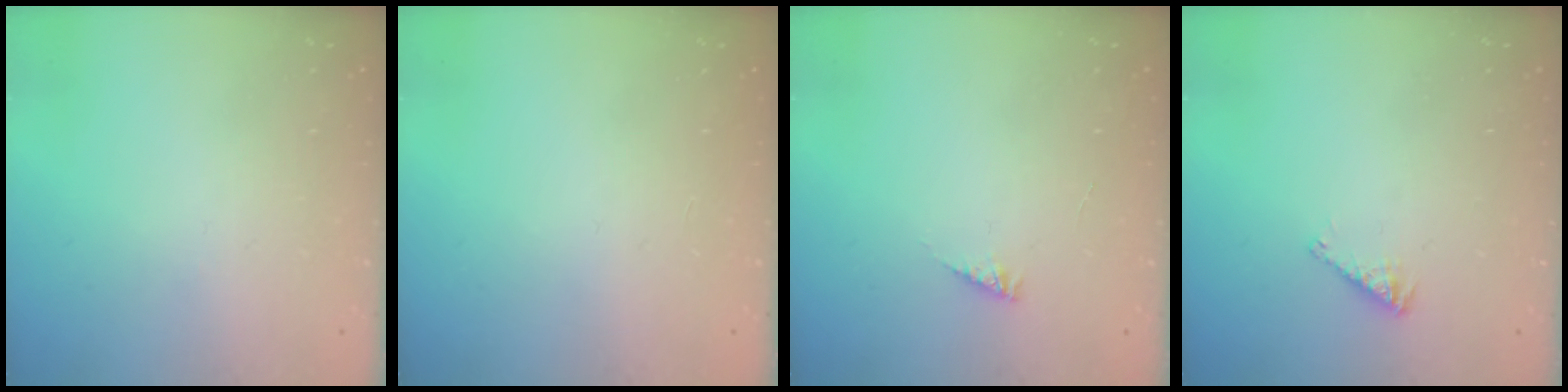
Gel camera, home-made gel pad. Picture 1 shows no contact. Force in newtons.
{"total": 0.0}
{"total": 2.8, "press": 2.7, "slide": 0.4}
{"total": 2.5, "press": 2.5, "slide": 0.5}